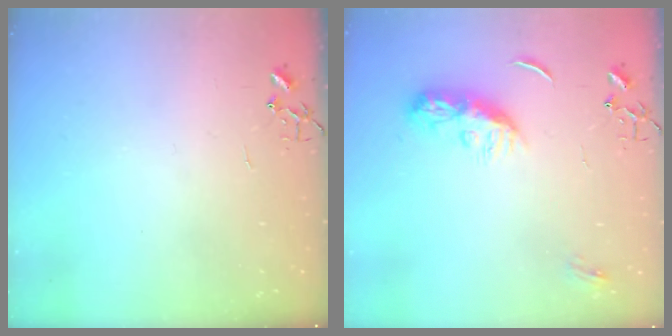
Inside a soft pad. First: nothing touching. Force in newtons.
{"total": 9.4, "press": 9.4, "slide": 0.2}